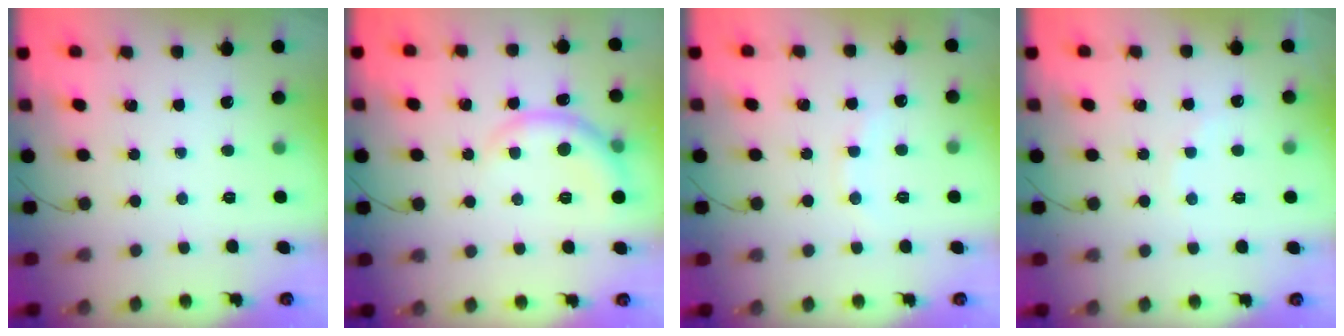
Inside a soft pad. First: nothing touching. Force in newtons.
{"total": 6.4, "press": 6.3, "slide": 0.8}
{"total": 5.1, "press": 4.9, "slide": 1.3}
{"total": 5.1, "press": 5.0, "slide": 0.8}